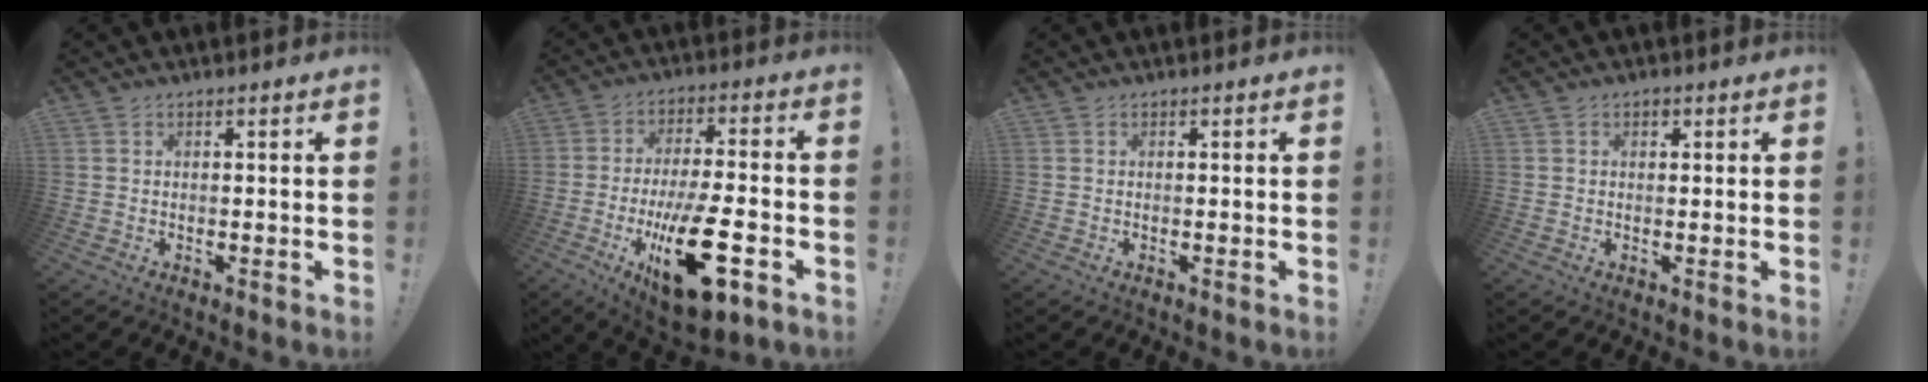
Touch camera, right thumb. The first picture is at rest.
{"total": 21.0, "force": [-7.7, 7.1, 18.2], "torque": [-0.299, 0.030, -0.110]}
{"total": 0.0}
{"total": 0.9, "force": [0.2, 0.7, 0.5], "torque": [-0.009, 0.003, 0.004]}